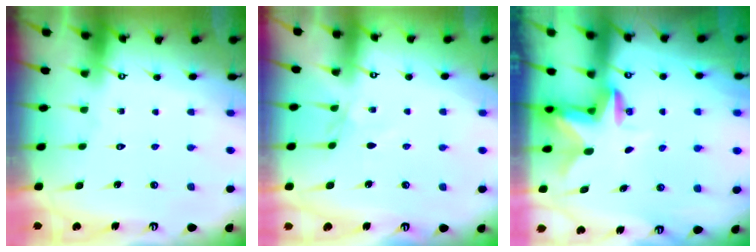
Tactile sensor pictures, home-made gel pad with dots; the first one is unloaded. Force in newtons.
{"total": 1.8, "press": 1.8, "slide": 0.4}
{"total": 2.5, "press": 2.5, "slide": 0.5}